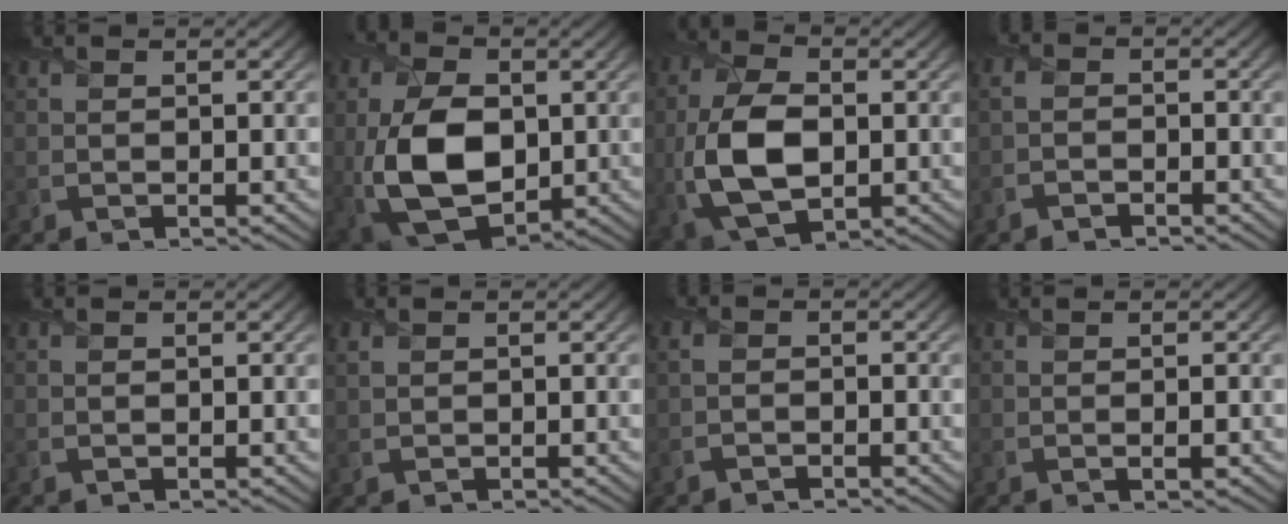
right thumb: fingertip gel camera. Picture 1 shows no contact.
{"total": 14.6, "force": [-0.8, 9.3, 11.3], "torque": [-0.241, -0.005, -0.014]}
{"total": 11.4, "force": [-1.3, 6.7, 9.1], "torque": [-0.221, -0.005, -0.023]}
{"total": 2.2, "force": [-1.4, 1.2, 1.2], "torque": [-0.028, 0.000, -0.034]}
{"total": 0.5, "force": [0.0, 0.3, 0.4], "torque": [-0.010, 0.000, 0.003]}
{"total": 1.4, "force": [0.4, 1.0, 0.9], "torque": [-0.024, 0.000, 0.011]}
{"total": 1.8, "force": [-1.0, 1.1, 1.1], "torque": [-0.025, -0.002, -0.021]}
{"total": 1.0, "force": [-0.2, 0.1, 1.0], "torque": [-0.018, -0.002, -0.003]}